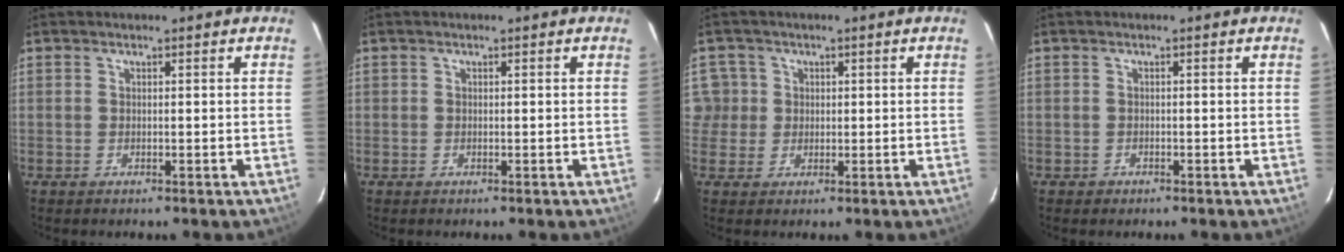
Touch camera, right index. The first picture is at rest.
{"total": 0.0}
{"total": 4.0, "force": [0.6, 4.0, 0.2], "torque": [0.018, 0.024, 0.010]}
{"total": 0.9, "force": [-0.6, 0.7, 0.0], "torque": [-0.001, 0.002, -0.007]}